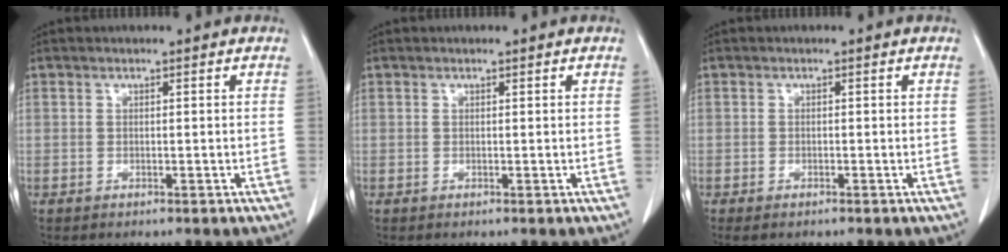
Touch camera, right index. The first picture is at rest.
{"total": 0.0}
{"total": 1.0, "force": [-0.7, 0.3, 0.6], "torque": [-0.011, -0.003, -0.009]}